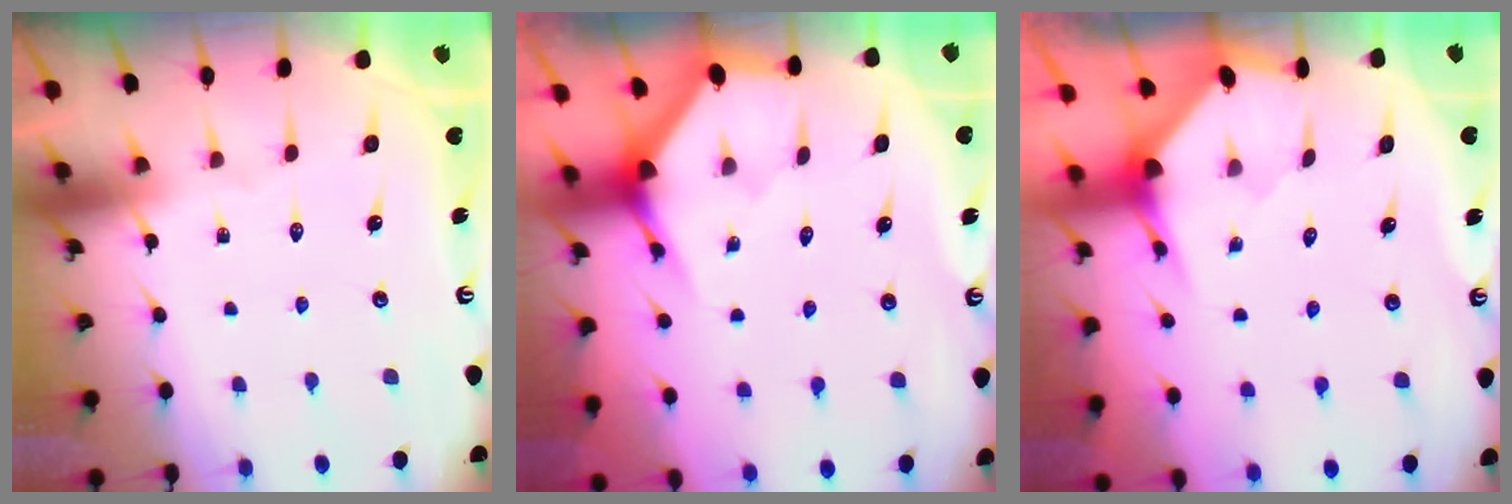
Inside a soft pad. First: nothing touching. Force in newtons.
{"total": 3.6, "press": 3.6, "slide": 0.2}
{"total": 3.2, "press": 3.2, "slide": 0.3}